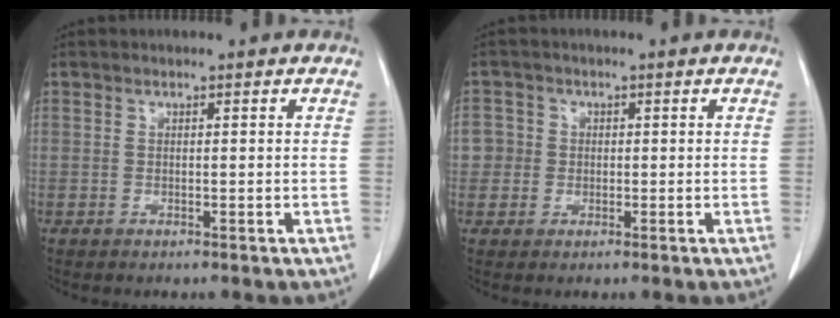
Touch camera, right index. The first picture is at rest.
{"total": 3.1, "force": [0.1, 3.1, 0.1], "torque": [0.015, 0.010, -0.001]}